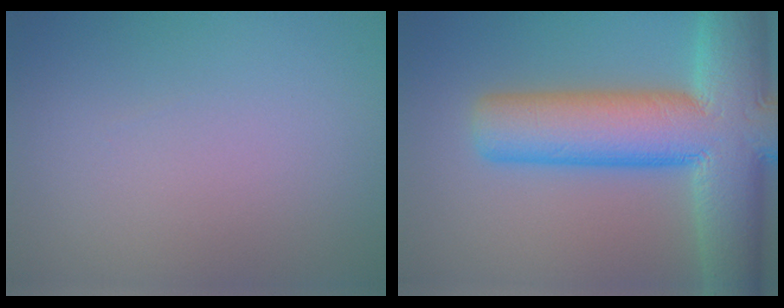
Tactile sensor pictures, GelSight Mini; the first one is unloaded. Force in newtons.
{"total": 13.8, "press": 13.8, "slide": 0.8}